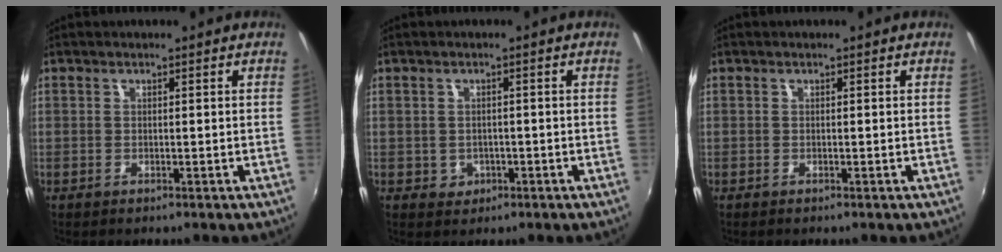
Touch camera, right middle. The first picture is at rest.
{"total": 2.6, "force": [-0.6, 2.5, 0.7], "torque": [-0.016, -0.001, -0.005]}
{"total": 0.0}